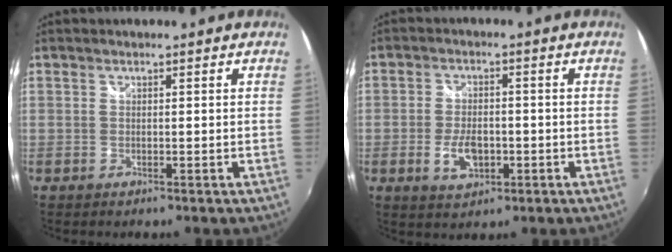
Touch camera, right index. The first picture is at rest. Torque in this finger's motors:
{"motor_torque": [0.07, -0.02, 0.01, 0.02]}